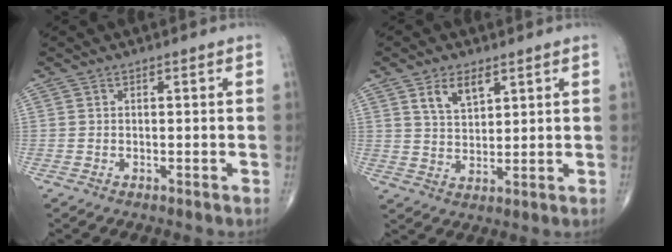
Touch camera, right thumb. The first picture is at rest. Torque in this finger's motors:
{"motor_torque": [0.00, 0.11, 0.14, -0.08, 0.08]}